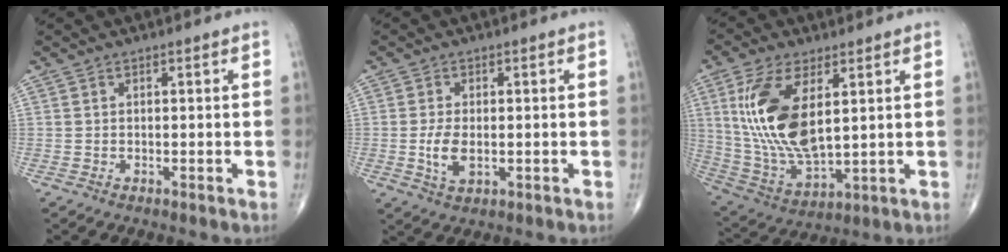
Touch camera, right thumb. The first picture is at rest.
{"total": 4.8, "force": [-0.5, 2.5, 4.1], "torque": [-0.084, -0.009, -0.007]}
{"total": 17.4, "force": [4.4, 8.0, 14.8], "torque": [-0.300, -0.023, 0.098]}